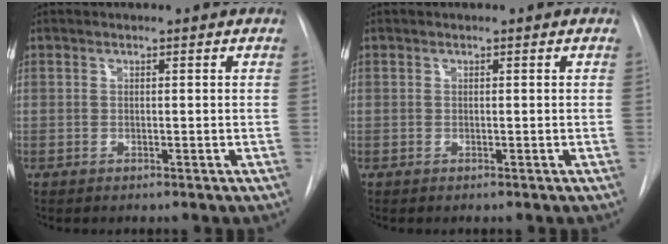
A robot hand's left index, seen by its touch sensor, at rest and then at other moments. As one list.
[{"total": 0.0}]